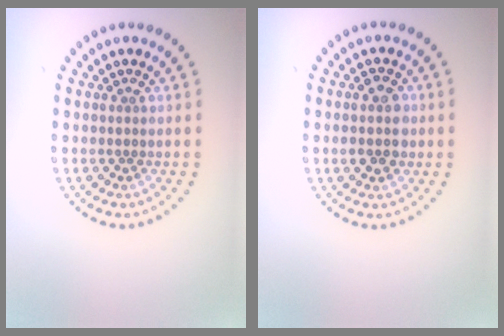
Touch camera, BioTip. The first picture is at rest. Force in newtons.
{"total": 2.9, "press": 2.8, "slide": 0.2}